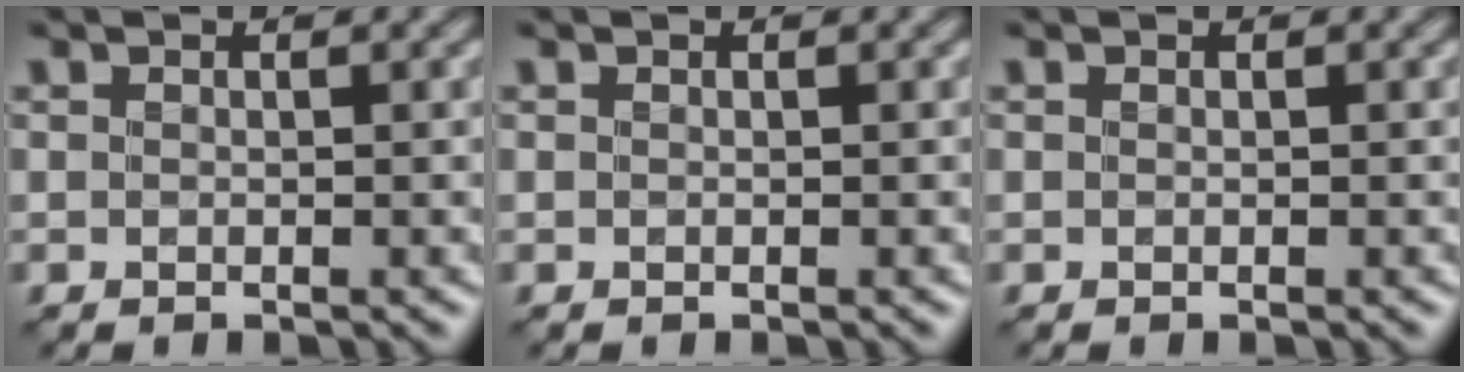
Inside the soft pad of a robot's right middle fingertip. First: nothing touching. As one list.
[{"total": 0.0}, {"total": 0.0}]